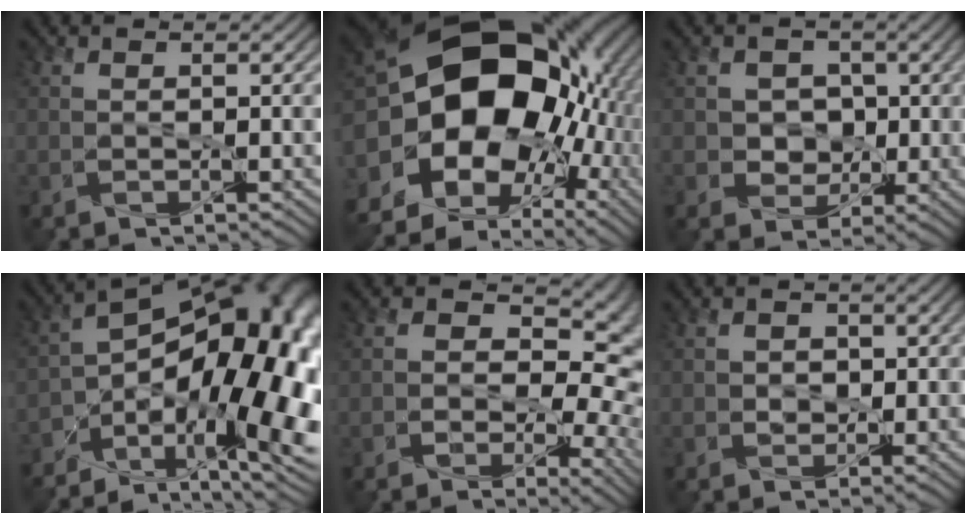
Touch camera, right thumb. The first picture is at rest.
{"total": 23.5, "force": [1.8, 17.5, 15.6], "torque": [-0.334, -0.018, 0.048]}
{"total": 5.7, "force": [0.3, 4.9, 2.9], "torque": [-0.059, 0.001, 0.002]}
{"total": 19.2, "force": [-6.4, 9.6, 15.4], "torque": [-0.205, -0.041, -0.072]}
{"total": 12.9, "force": [0.3, 9.1, 9.1], "torque": [-0.114, -0.010, 0.011]}
{"total": 2.1, "force": [-0.2, 1.9, 1.0], "torque": [-0.029, -0.002, -0.004]}